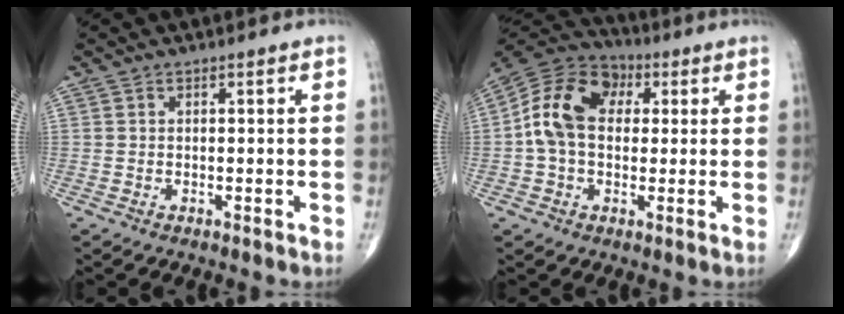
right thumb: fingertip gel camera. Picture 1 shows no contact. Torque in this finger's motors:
{"motor_torque": [0.19, 0.28, 0.21, -0.05, 0.12]}